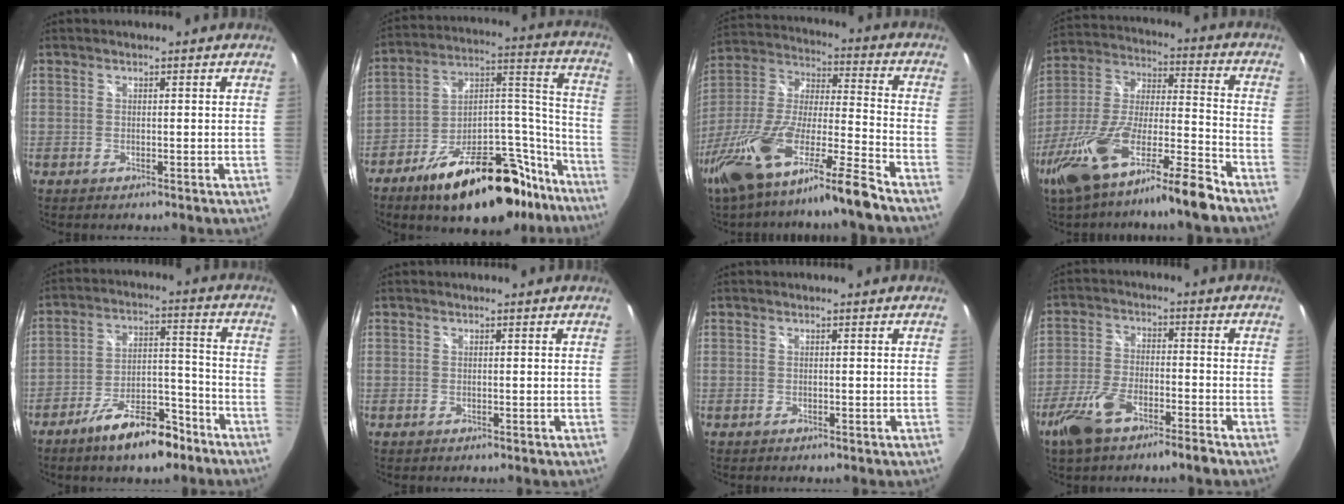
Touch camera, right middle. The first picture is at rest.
{"total": 26.4, "force": [-19.0, 11.2, 14.6], "torque": [-0.189, 0.059, -0.267]}
{"total": 21.3, "force": [-15.0, 0.7, 15.0], "torque": [-0.290, -0.045, -0.274]}
{"total": 20.2, "force": [-14.0, 2.2, 14.4], "torque": [-0.278, -0.027, -0.254]}
{"total": 12.2, "force": [-8.8, 4.4, 7.2], "torque": [-0.126, 0.018, -0.135]}
{"total": 0.0}
{"total": 0.0}
{"total": 9.9, "force": [-6.9, 2.7, 6.6], "torque": [-0.154, -0.011, -0.131]}